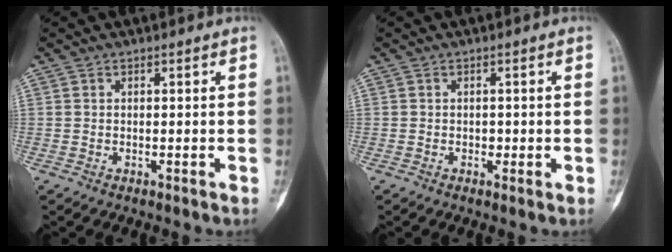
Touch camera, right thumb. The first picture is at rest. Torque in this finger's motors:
{"motor_torque": [0.70, 0.12, 0.23, -0.06, -0.03]}